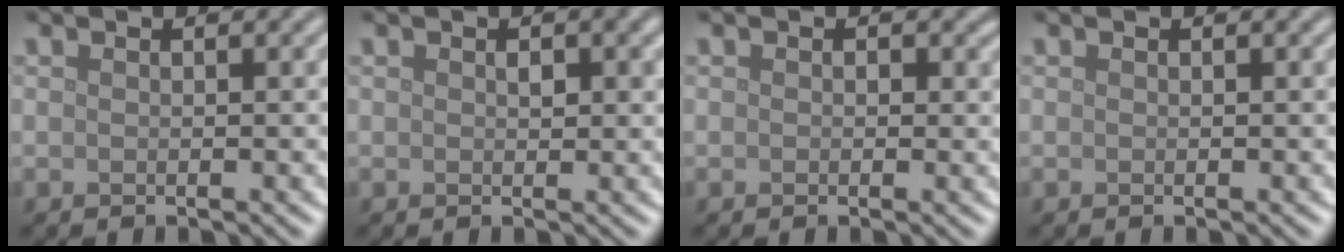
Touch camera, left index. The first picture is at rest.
{"total": 1.2, "force": [0.3, 0.7, 0.9], "torque": [-0.011, -0.001, 0.006]}
{"total": 0.5, "force": [0.1, 0.5, 0.2], "torque": [0.001, -0.004, -0.001]}
{"total": 0.0}